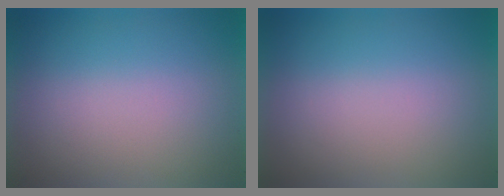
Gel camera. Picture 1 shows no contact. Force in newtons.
{"total": 0.0}